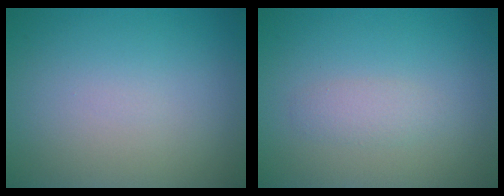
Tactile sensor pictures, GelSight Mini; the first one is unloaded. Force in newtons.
{"total": 1.4, "press": 1.4, "slide": 0.1}